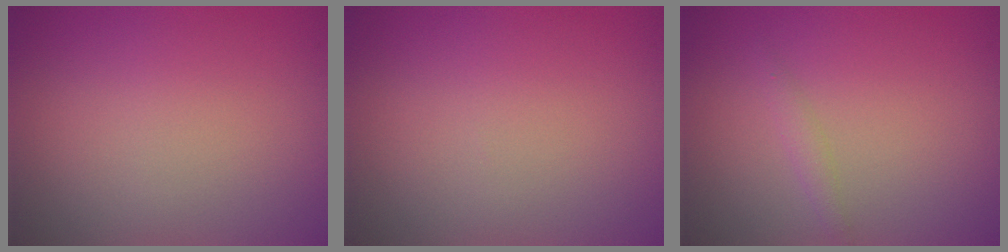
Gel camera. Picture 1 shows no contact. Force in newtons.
{"total": 0.0}
{"total": 1.0, "press": 1.0, "slide": 0.0}